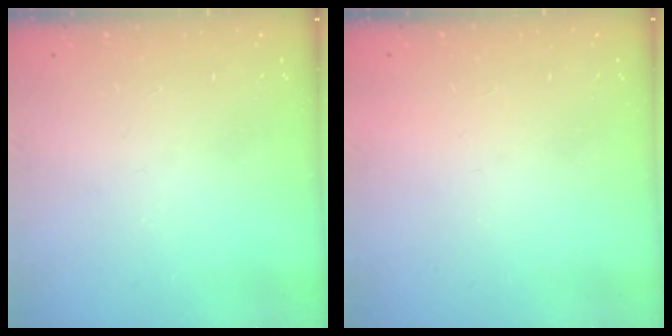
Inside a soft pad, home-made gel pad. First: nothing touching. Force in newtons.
{"total": 1.5, "press": 1.5, "slide": 0.1}